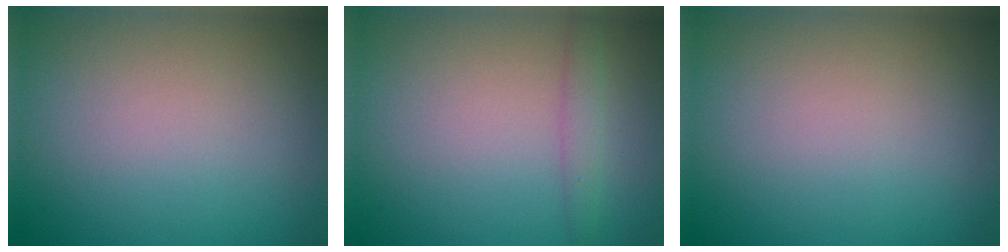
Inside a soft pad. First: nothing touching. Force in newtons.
{"total": 1.7, "press": 1.7, "slide": 0.1}
{"total": 0.0}